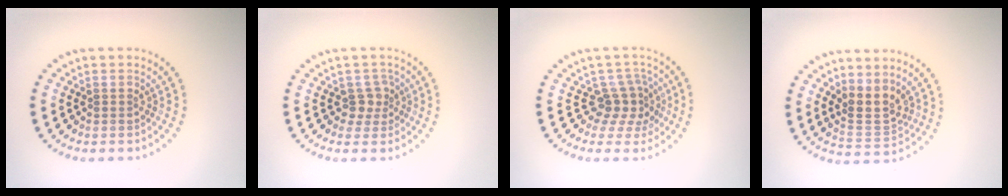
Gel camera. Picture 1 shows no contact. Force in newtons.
{"total": 2.0, "press": 1.4, "slide": 1.4}
{"total": 2.9, "press": 2.0, "slide": 2.1}
{"total": 3.0, "press": 2.5, "slide": 1.7}